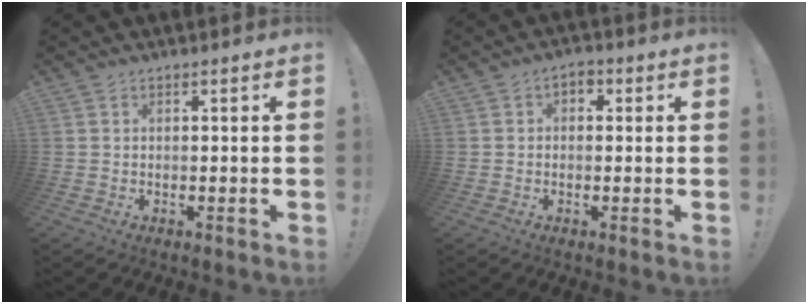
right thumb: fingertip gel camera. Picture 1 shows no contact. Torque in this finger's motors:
{"motor_torque": [0.00, -0.01, 0.09, 0.04, 0.03]}